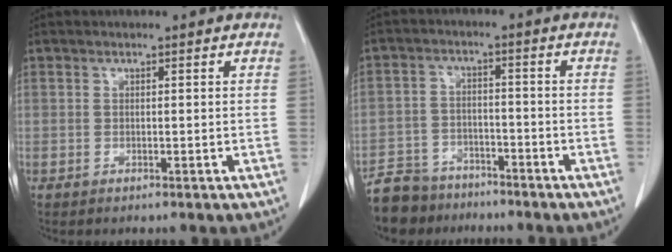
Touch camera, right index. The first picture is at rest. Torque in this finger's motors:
{"motor_torque": [-0.92, 0.01, -1.06, -0.21]}